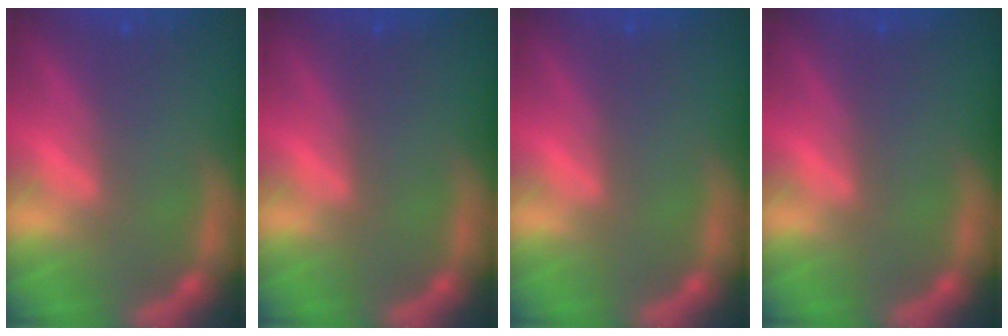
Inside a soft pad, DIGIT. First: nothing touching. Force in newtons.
{"total": 0.0}
{"total": 0.0}
{"total": 0.0}